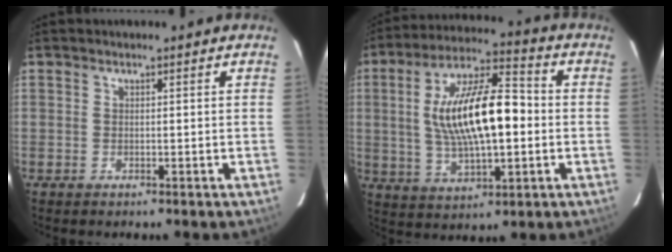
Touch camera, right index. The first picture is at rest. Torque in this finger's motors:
{"motor_torque": [1.84, -0.21, 1.05, 0.21]}